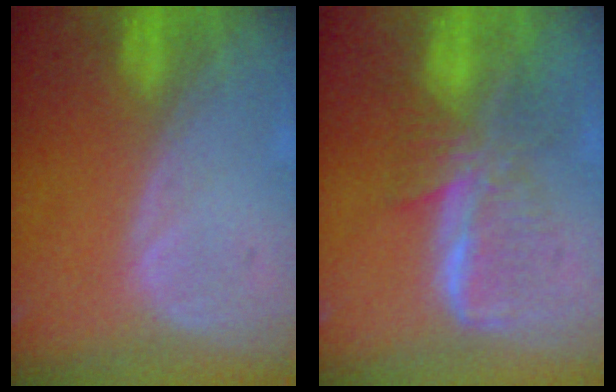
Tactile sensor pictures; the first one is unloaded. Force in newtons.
{"total": 7.3, "press": 6.6, "slide": 3.1}